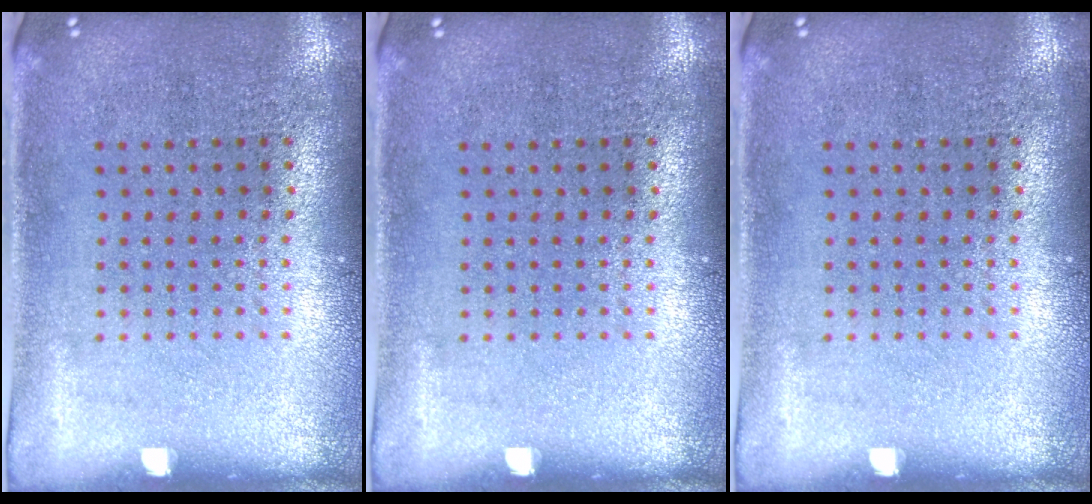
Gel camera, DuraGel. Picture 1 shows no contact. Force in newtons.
{"total": 0.0}
{"total": 0.0}